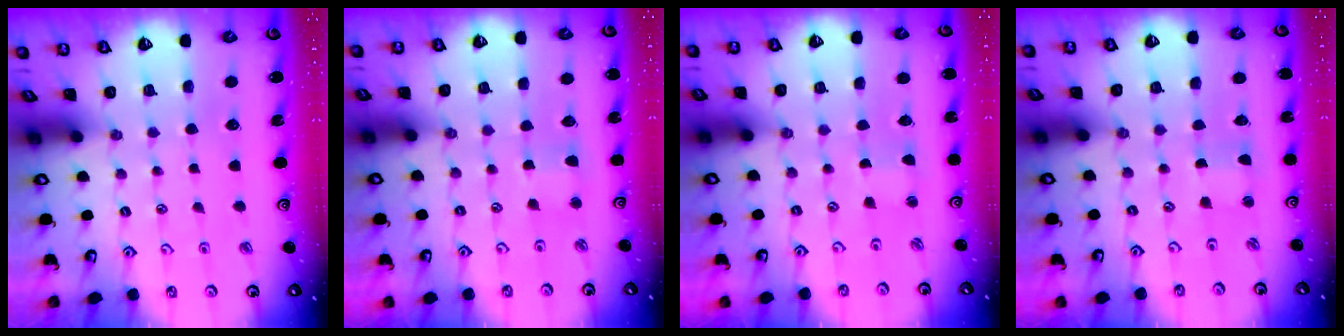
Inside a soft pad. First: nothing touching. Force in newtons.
{"total": 2.8, "press": 2.8, "slide": 0.2}
{"total": 1.1, "press": 1.1, "slide": 0.1}
{"total": 0.9, "press": 0.9, "slide": 0.0}